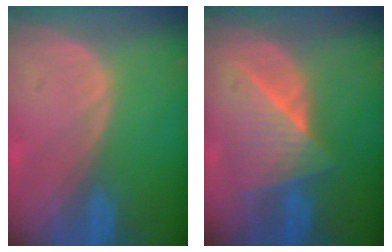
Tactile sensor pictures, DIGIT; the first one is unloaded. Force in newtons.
{"total": 7.4, "press": 7.4, "slide": 0.5}